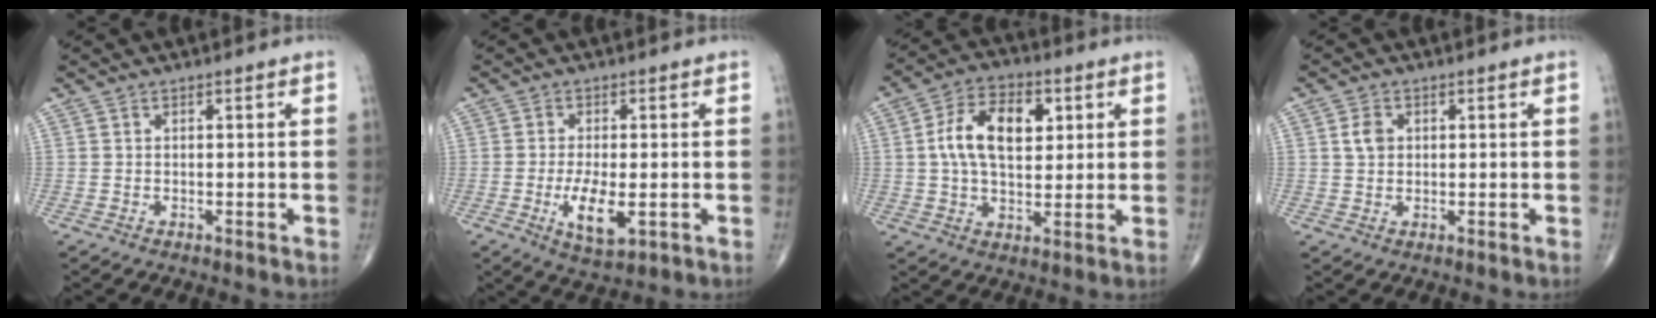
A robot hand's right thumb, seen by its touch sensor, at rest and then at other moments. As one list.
[{"total": 7.1, "force": [-1.8, 2.9, 6.3], "torque": [-0.114, -0.013, -0.026]}, {"total": 12.8, "force": [2.7, 7.5, 10.0], "torque": [-0.157, 0.006, 0.041]}, {"total": 3.0, "force": [0.7, 2.3, 1.8], "torque": [-0.029, 0.001, 0.011]}]